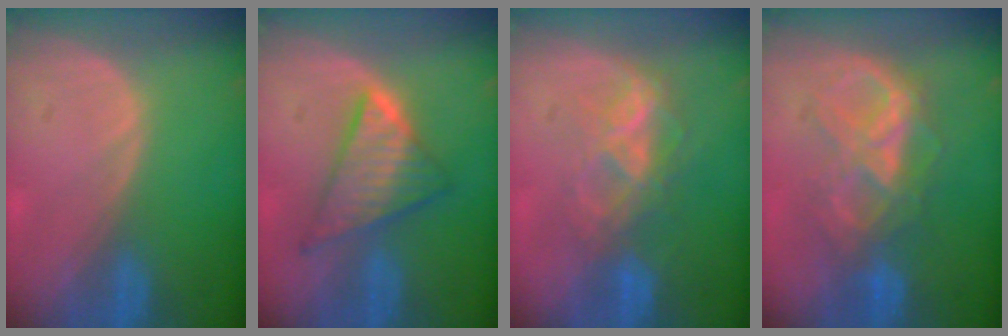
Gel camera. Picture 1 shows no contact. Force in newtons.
{"total": 7.8, "press": 7.8, "slide": 0.4}
{"total": 6.3, "press": 6.2, "slide": 0.6}
{"total": 7.7, "press": 7.7, "slide": 0.5}